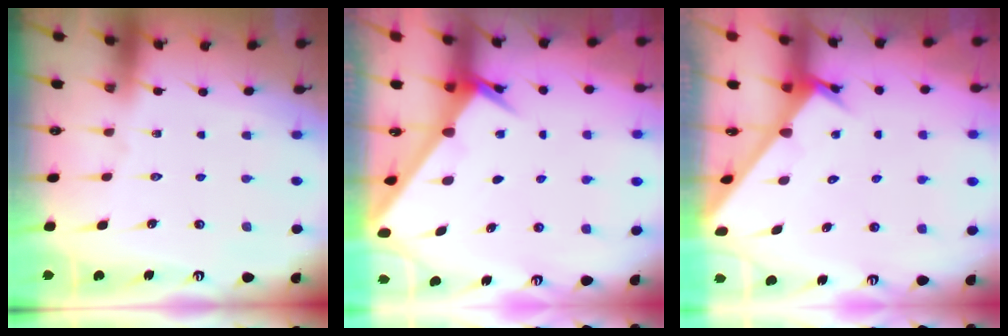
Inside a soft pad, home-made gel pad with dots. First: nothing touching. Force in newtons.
{"total": 2.4, "press": 2.4, "slide": 0.3}
{"total": 3.1, "press": 3.1, "slide": 0.1}